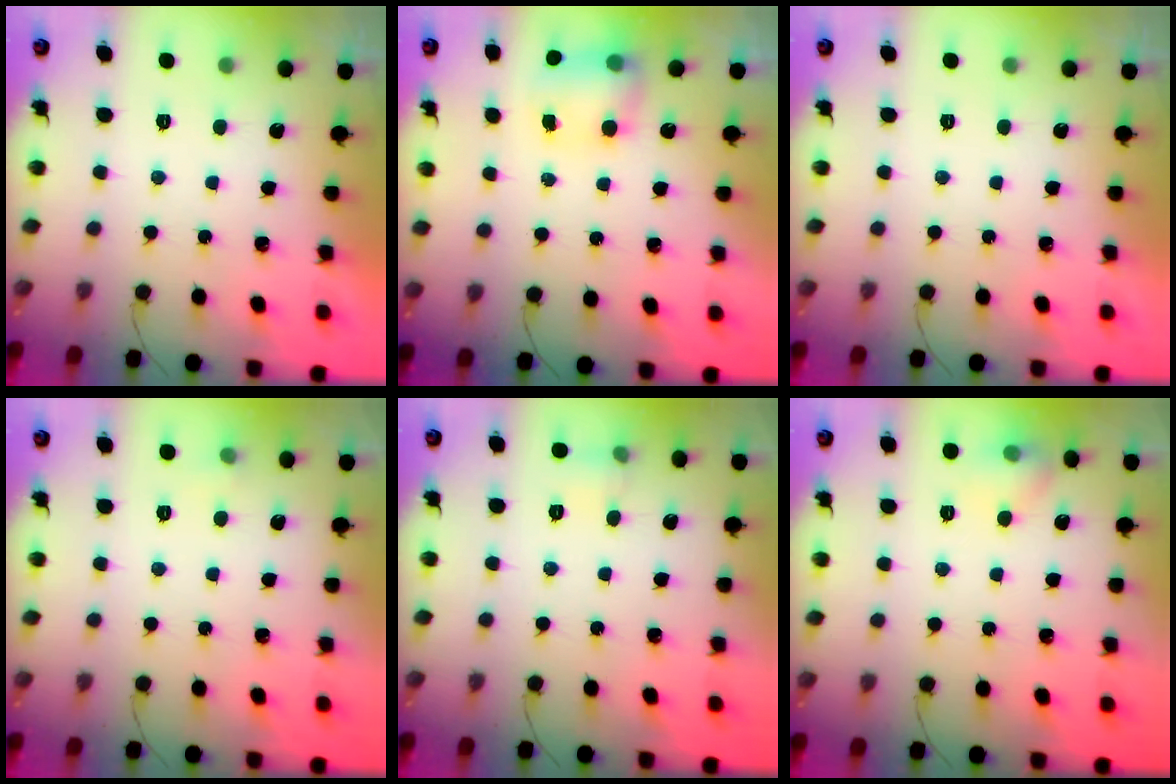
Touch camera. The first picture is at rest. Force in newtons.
{"total": 8.4, "press": 8.4, "slide": 1.1}
{"total": 0.0}
{"total": 3.1, "press": 2.9, "slide": 1.1}
{"total": 4.3, "press": 3.9, "slide": 1.7}
{"total": 6.5, "press": 6.2, "slide": 1.7}